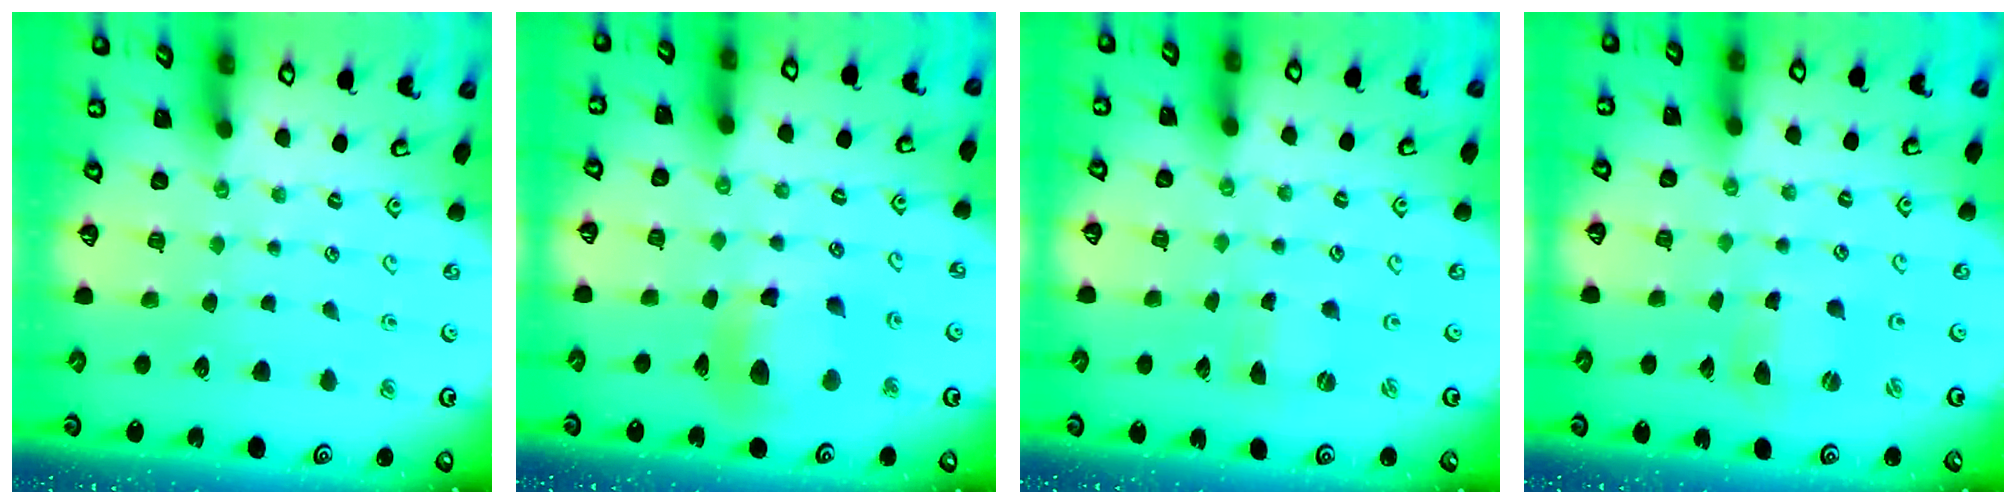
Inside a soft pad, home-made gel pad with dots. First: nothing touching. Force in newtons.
{"total": 8.9, "press": 8.9, "slide": 1.1}
{"total": 0.0}
{"total": 1.4, "press": 1.4, "slide": 0.2}